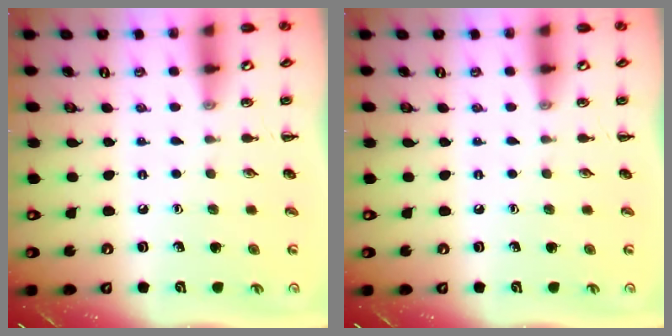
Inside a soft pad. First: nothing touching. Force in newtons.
{"total": 0.0}